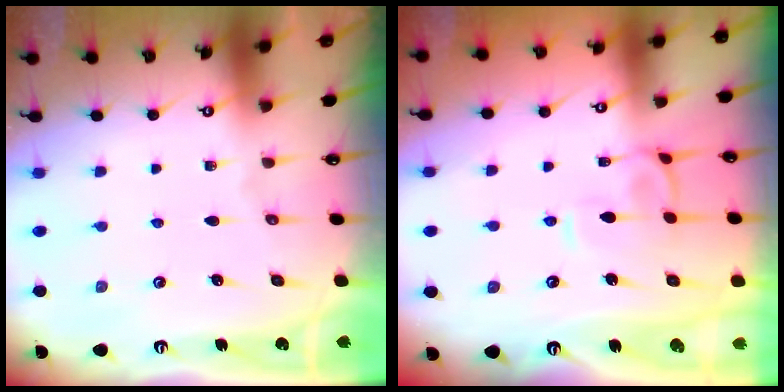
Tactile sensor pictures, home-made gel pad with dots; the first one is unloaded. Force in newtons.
{"total": 0.7, "press": 0.2, "slide": 0.7}